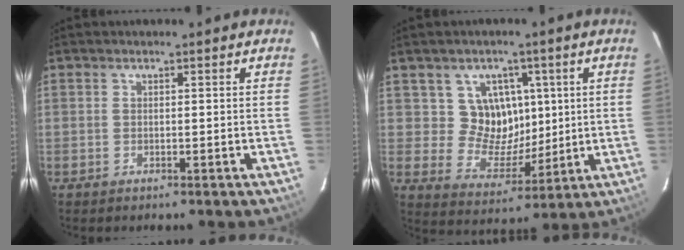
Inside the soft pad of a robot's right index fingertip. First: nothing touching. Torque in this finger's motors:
{"motor_torque": [0.12, 0.20, 0.04, 0.00]}